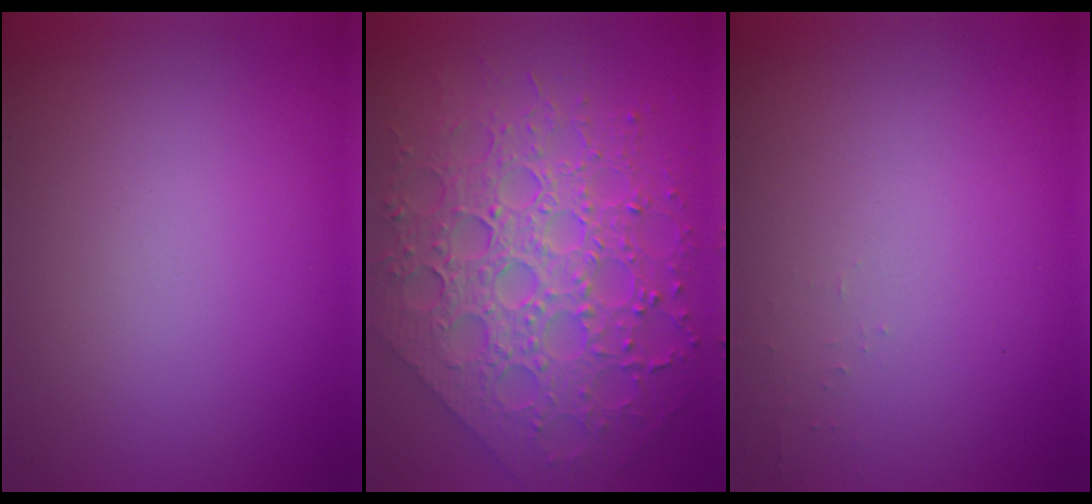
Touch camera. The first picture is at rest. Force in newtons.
{"total": 7.2, "press": 6.0, "slide": 3.9}
{"total": 0.5, "press": 0.5, "slide": 0.2}